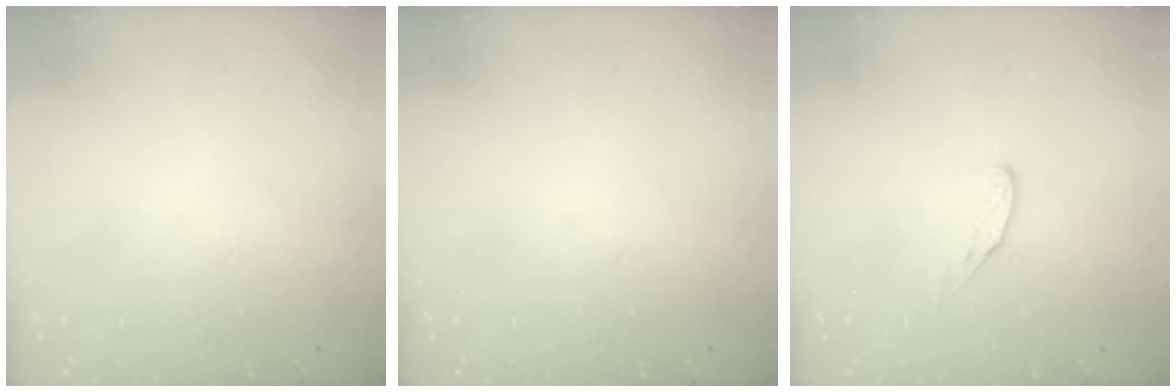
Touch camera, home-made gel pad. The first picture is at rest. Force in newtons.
{"total": 0.0}
{"total": 4.2, "press": 4.2, "slide": 0.5}